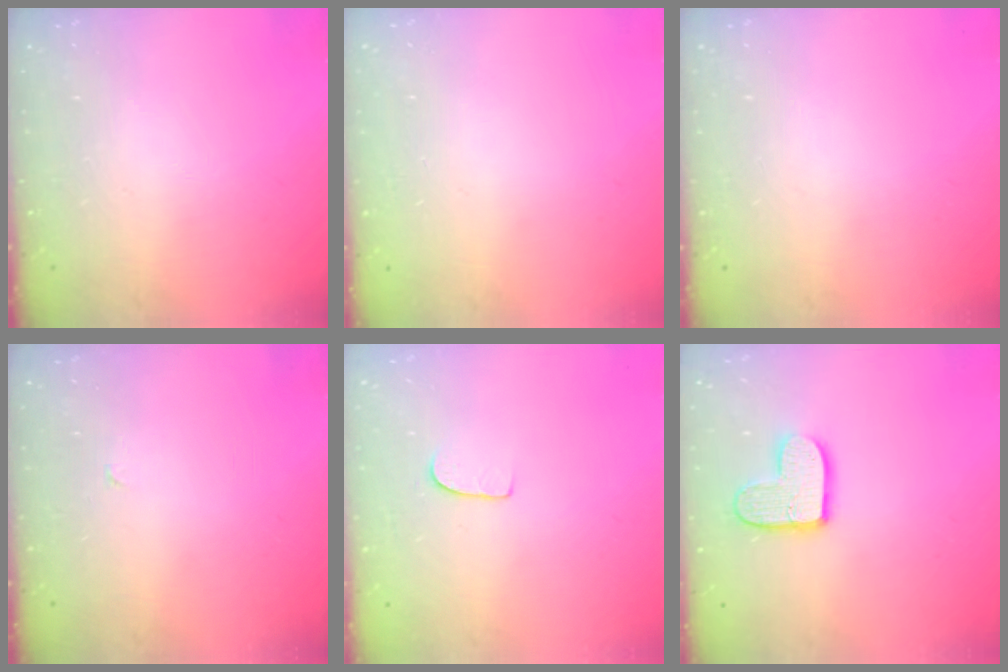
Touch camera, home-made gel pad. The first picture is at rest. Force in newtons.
{"total": 0.0}
{"total": 0.0}
{"total": 0.0}
{"total": 5.4, "press": 5.4, "slide": 0.3}
{"total": 11.5, "press": 11.4, "slide": 1.0}